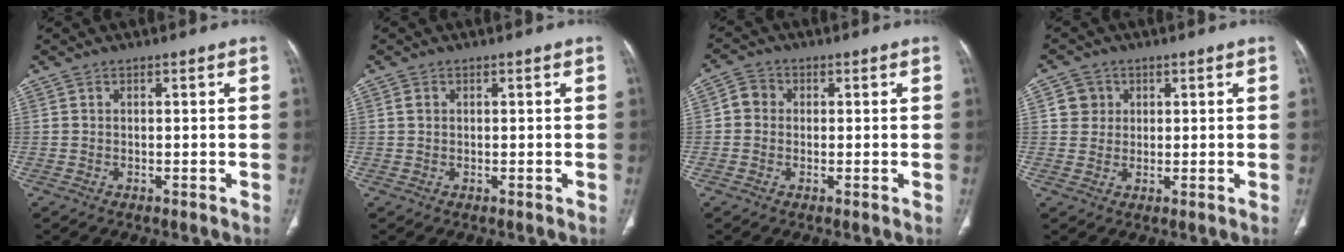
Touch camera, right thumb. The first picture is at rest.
{"total": 0.9, "force": [0.3, 0.8, 0.5], "torque": [-0.009, 0.002, 0.005]}
{"total": 3.4, "force": [0.1, 3.1, 1.3], "torque": [-0.010, 0.009, -0.007]}
{"total": 3.9, "force": [1.1, 3.7, 0.6], "torque": [0.013, -0.001, 0.016]}